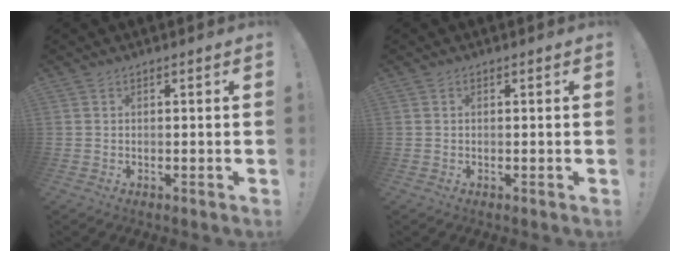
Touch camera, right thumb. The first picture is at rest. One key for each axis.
{"total": 0.0}